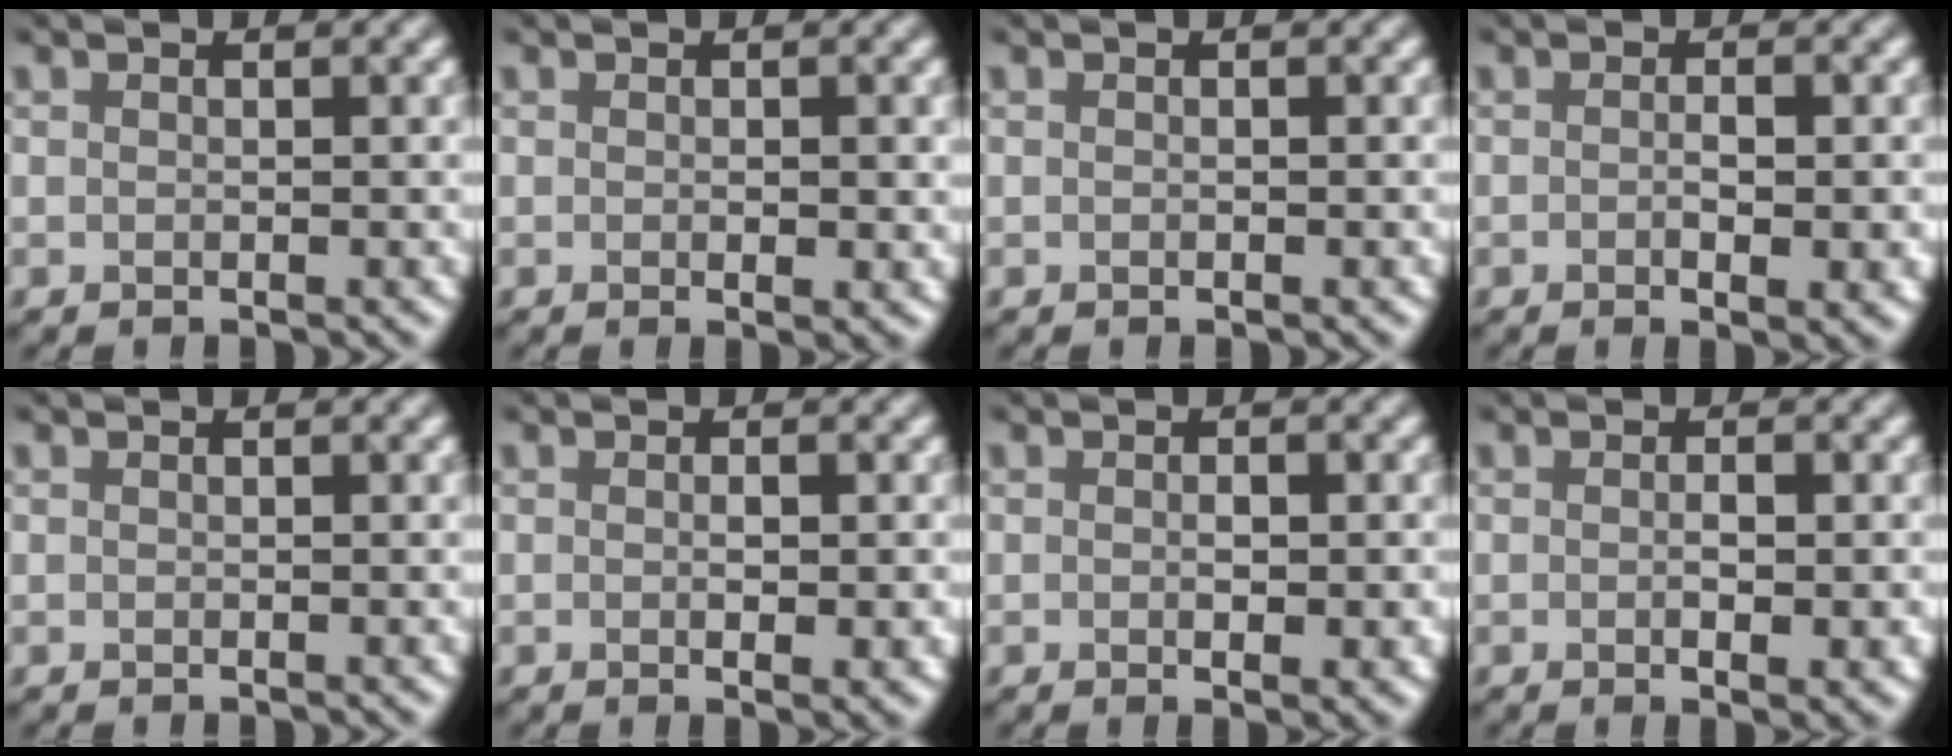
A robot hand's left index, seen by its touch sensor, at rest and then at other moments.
{"total": 1.1, "force": [-0.5, -0.1, 0.9], "torque": [-0.012, 0.003, 0.007]}
{"total": 0.6, "force": [-0.3, 0.3, 0.4], "torque": [0.004, 0.010, -0.006]}
{"total": 2.5, "force": [-1.2, 0.3, 2.2], "torque": [-0.037, 0.000, -0.002]}
{"total": 0.0}
{"total": 1.9, "force": [-0.8, 0.1, 1.7], "torque": [-0.026, 0.003, 0.003]}
{"total": 1.9, "force": [-0.9, 0.3, 1.7], "torque": [-0.028, 0.002, 0.002]}
{"total": 2.2, "force": [-0.9, 0.2, 2.0], "torque": [-0.033, 0.002, 0.001]}